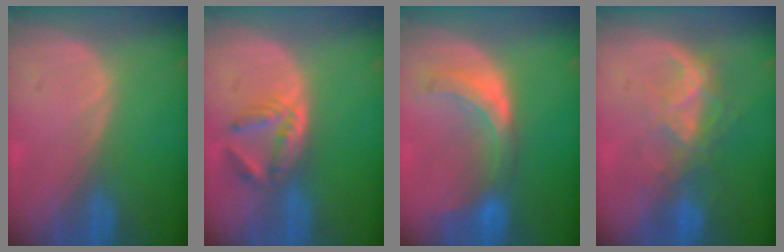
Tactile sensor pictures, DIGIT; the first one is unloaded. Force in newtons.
{"total": 5.8, "press": 4.9, "slide": 3.1}
{"total": 7.4, "press": 6.8, "slide": 2.9}
{"total": 6.8, "press": 6.2, "slide": 2.8}